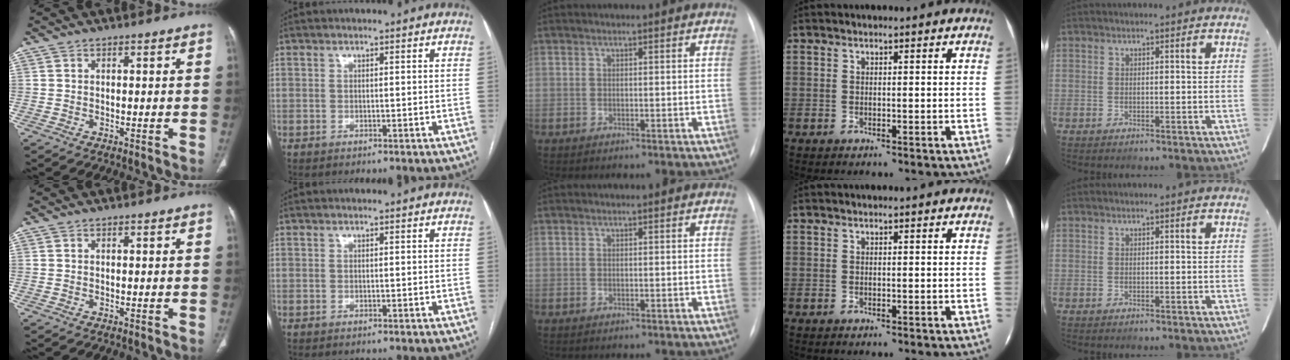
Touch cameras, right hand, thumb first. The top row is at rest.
{}